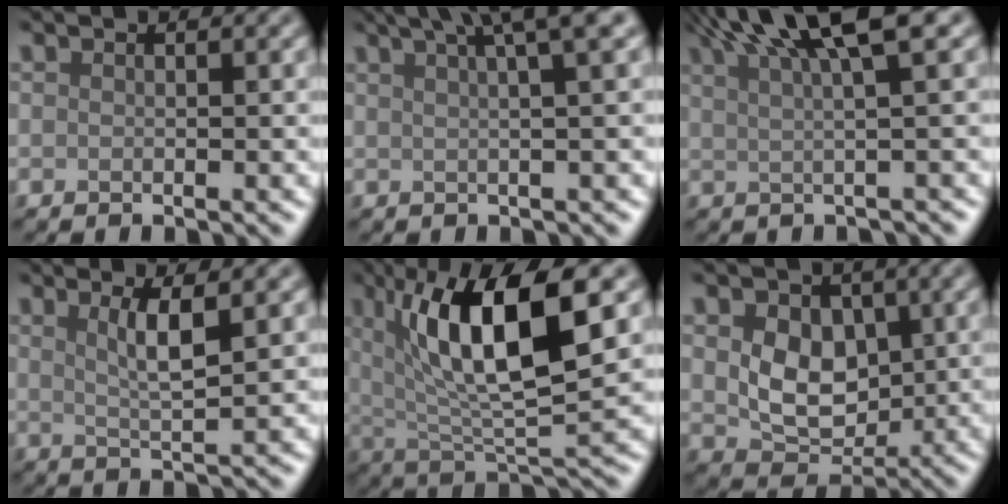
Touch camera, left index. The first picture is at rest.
{"total": 6.6, "force": [3.9, 1.5, 5.1], "torque": [-0.048, 0.029, 0.036]}
{"total": 7.6, "force": [4.3, 1.6, 6.1], "torque": [-0.069, 0.027, 0.068]}
{"total": 3.2, "force": [1.2, 0.6, 2.9], "torque": [-0.047, -0.002, 0.021]}
{"total": 9.8, "force": [3.2, 2.7, 8.8], "torque": [-0.147, -0.003, 0.059]}
{"total": 5.1, "force": [0.5, 3.8, 3.3], "torque": [-0.061, -0.008, 0.012]}